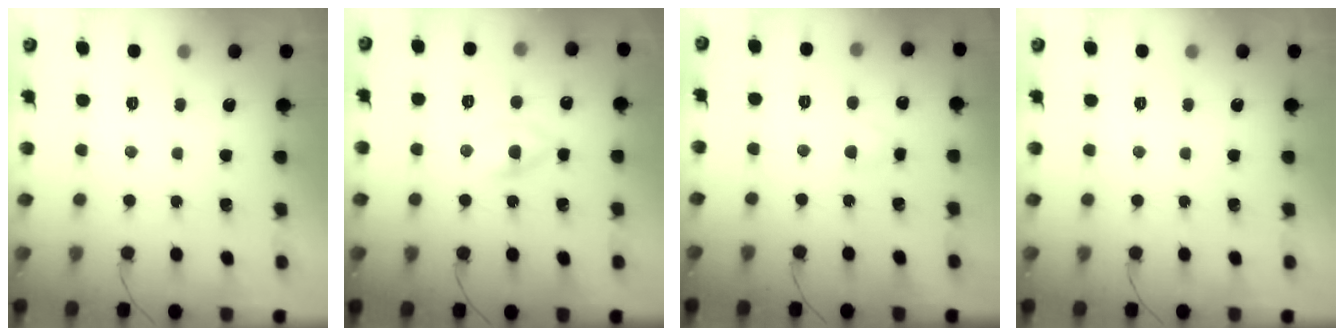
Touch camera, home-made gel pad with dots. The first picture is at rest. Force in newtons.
{"total": 2.6, "press": 2.3, "slide": 1.3}
{"total": 2.3, "press": 2.1, "slide": 1.0}
{"total": 0.0}